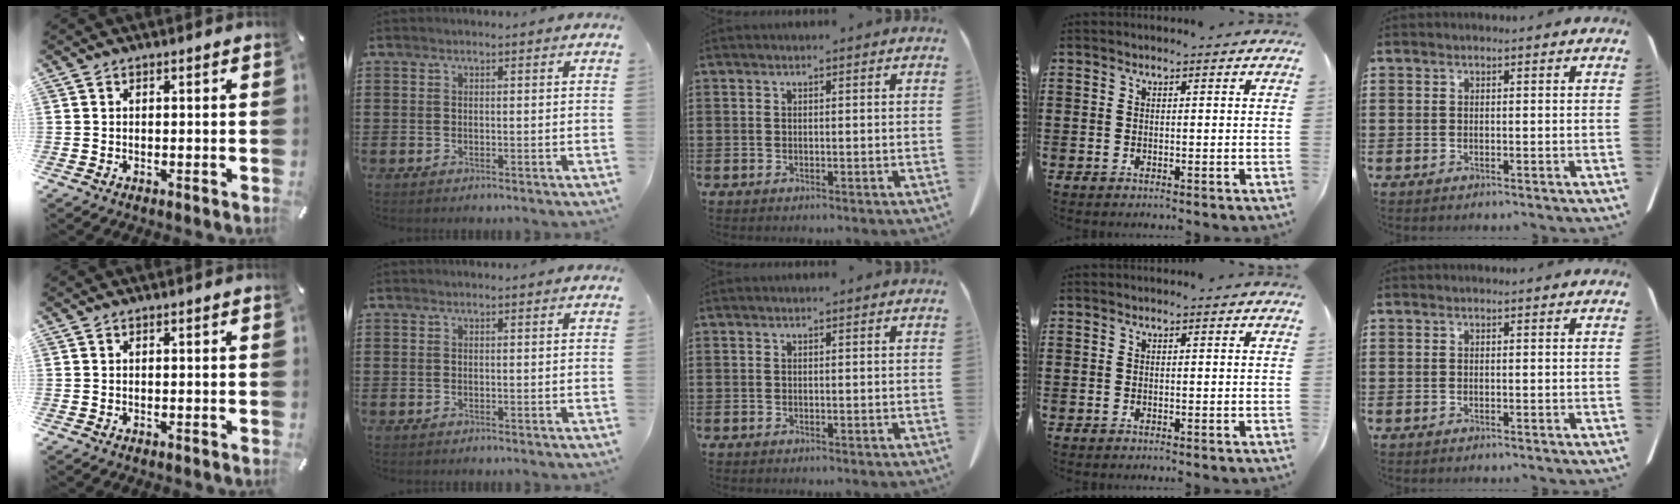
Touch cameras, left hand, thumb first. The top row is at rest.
{}